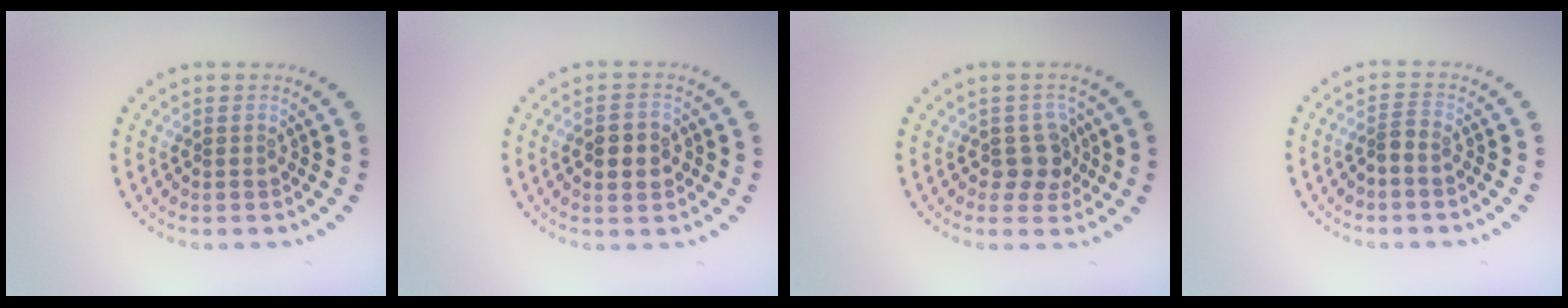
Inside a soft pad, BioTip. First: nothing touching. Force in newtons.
{"total": 3.5, "press": 3.5, "slide": 0.2}
{"total": 2.4, "press": 2.1, "slide": 1.3}
{"total": 1.4, "press": 1.0, "slide": 0.9}